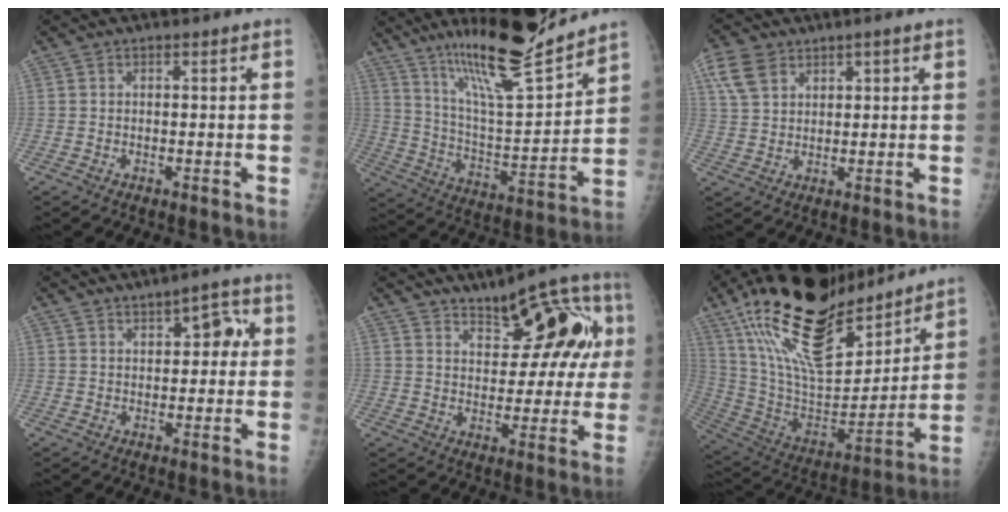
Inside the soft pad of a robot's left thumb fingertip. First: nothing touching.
{"total": 19.6, "force": [15.7, 2.5, 11.5], "torque": [-0.160, -0.095, 0.276]}
{"total": 6.8, "force": [3.6, 4.7, 3.5], "torque": [-0.060, -0.002, 0.075]}
{"total": 5.0, "force": [1.8, 3.1, 3.6], "torque": [-0.015, 0.001, 0.018]}
{"total": 13.8, "force": [5.5, 6.8, 10.7], "torque": [-0.102, 0.008, 0.077]}
{"total": 30.8, "force": [19.9, 12.0, 20.2], "torque": [-0.322, -0.058, 0.346]}